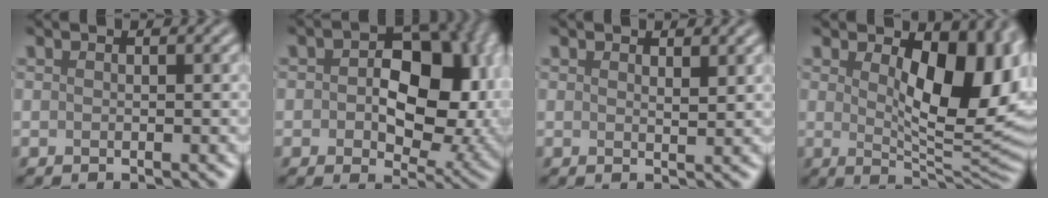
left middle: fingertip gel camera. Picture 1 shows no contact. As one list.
[{"total": 12.1, "force": [0.9, 7.6, 9.3], "torque": [-0.104, 0.009, 0.015]}, {"total": 1.0, "force": [0.8, 0.2, 0.5], "torque": [-0.007, -0.002, 0.015]}, {"total": 10.4, "force": [2.4, 4.6, 9.0], "torque": [-0.123, -0.008, 0.044]}]